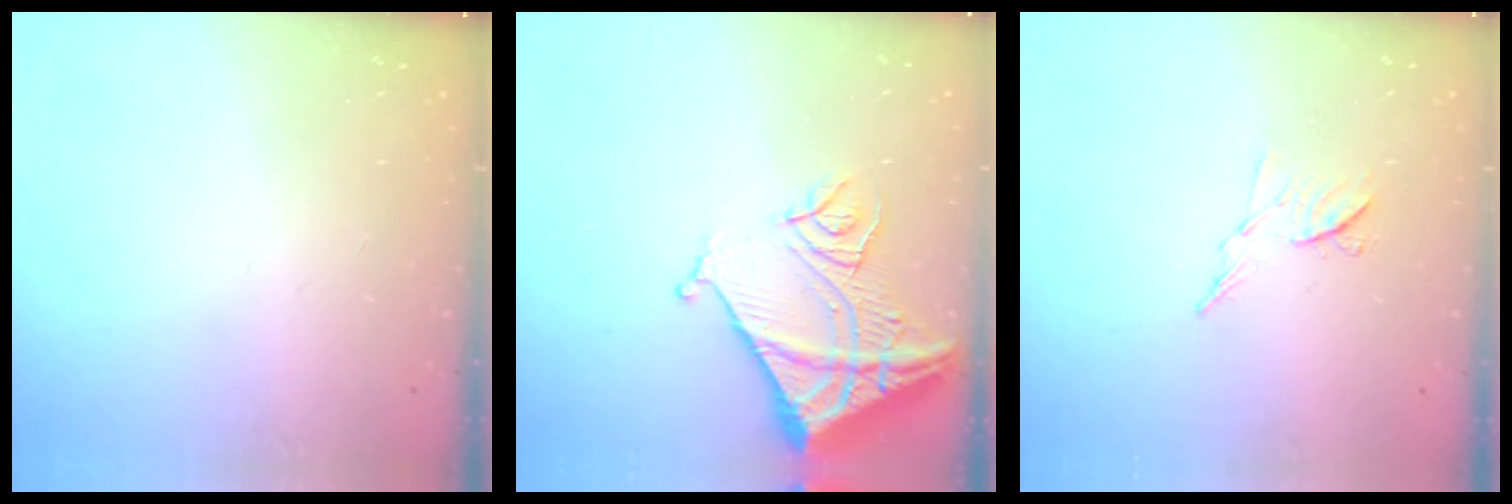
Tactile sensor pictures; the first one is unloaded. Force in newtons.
{"total": 14.7, "press": 14.6, "slide": 1.6}
{"total": 6.8, "press": 6.7, "slide": 0.8}